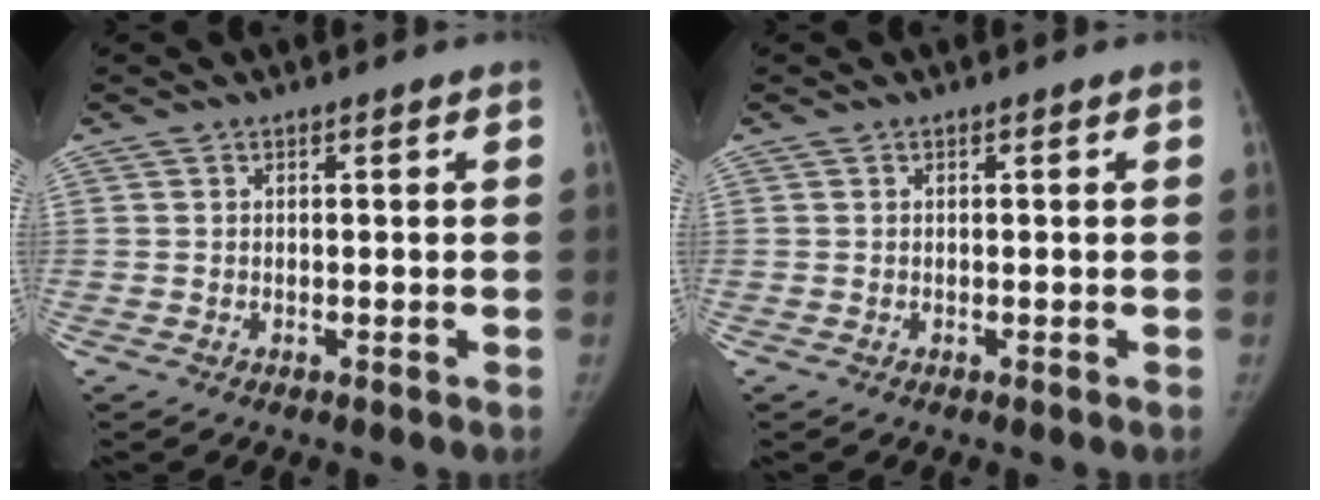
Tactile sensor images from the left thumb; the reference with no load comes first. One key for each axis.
{"total": 0.0}